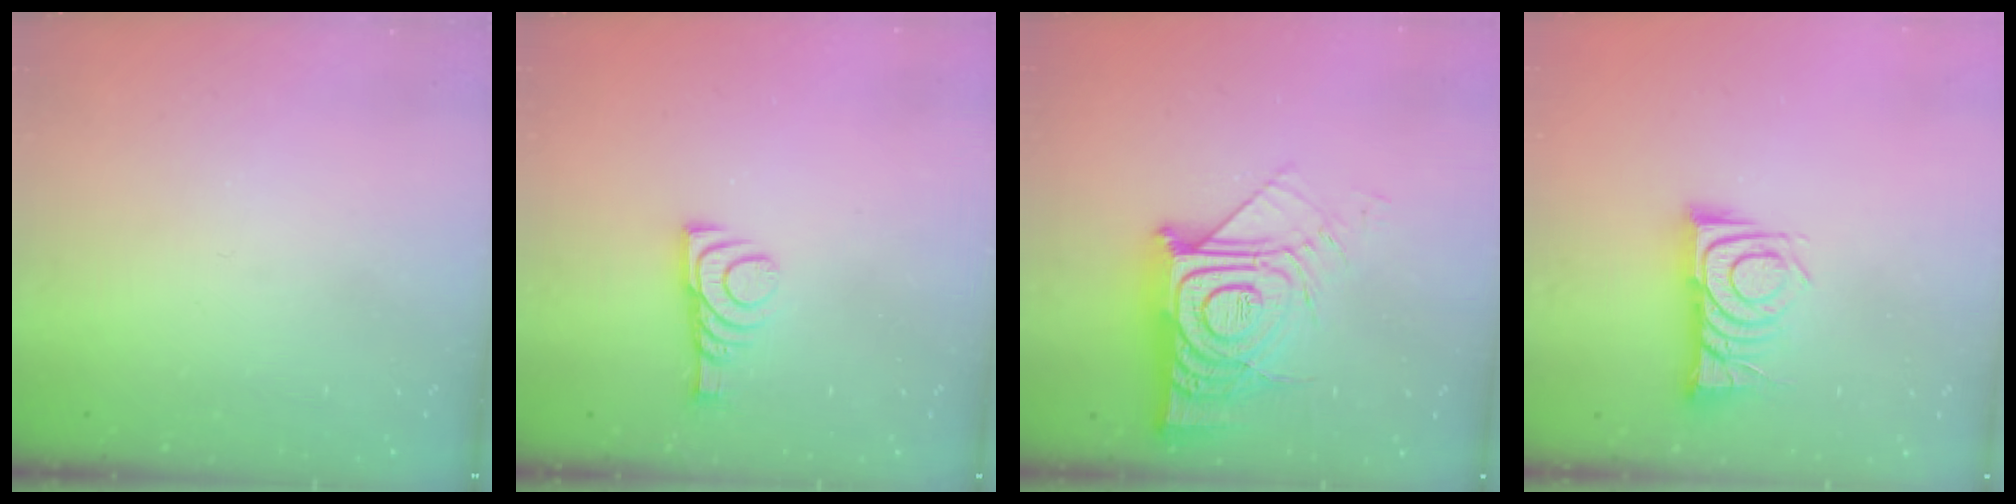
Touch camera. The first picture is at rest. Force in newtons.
{"total": 9.2, "press": 9.2, "slide": 0.2}
{"total": 17.1, "press": 17.0, "slide": 1.5}
{"total": 9.9, "press": 9.9, "slide": 0.4}